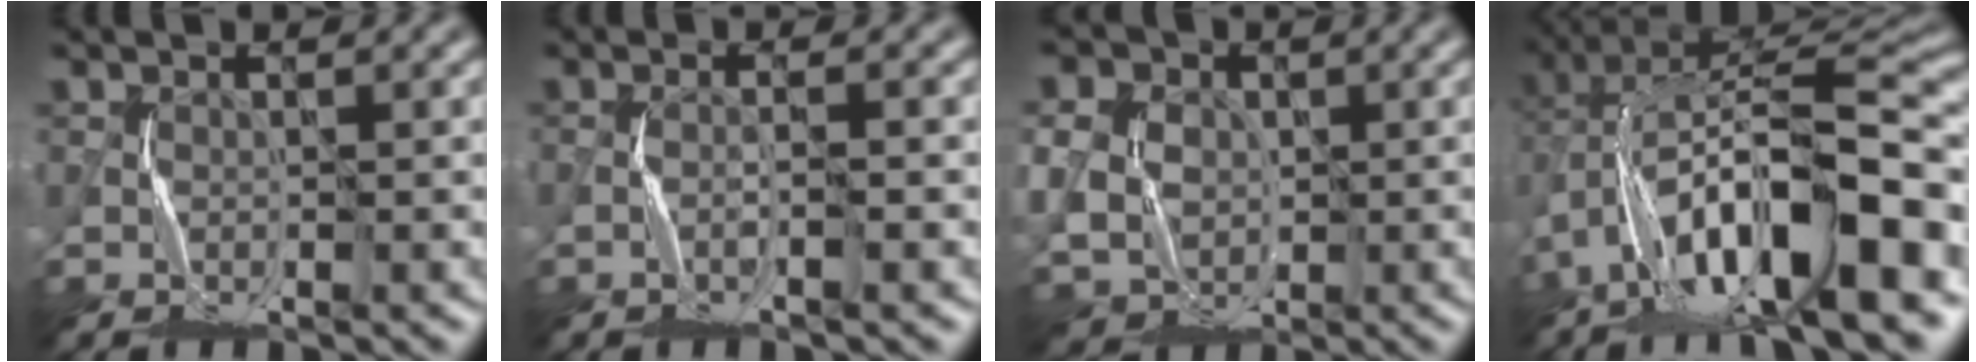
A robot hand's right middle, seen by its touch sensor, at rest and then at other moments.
{"total": 1.5, "force": [-0.6, -0.3, 1.3], "torque": [-0.025, 0.006, -0.016]}
{"total": 8.0, "force": [1.0, 6.8, 4.1], "torque": [-0.090, 0.015, -0.002]}
{"total": 15.7, "force": [-4.8, 5.2, 14.0], "torque": [-0.215, 0.035, -0.079]}